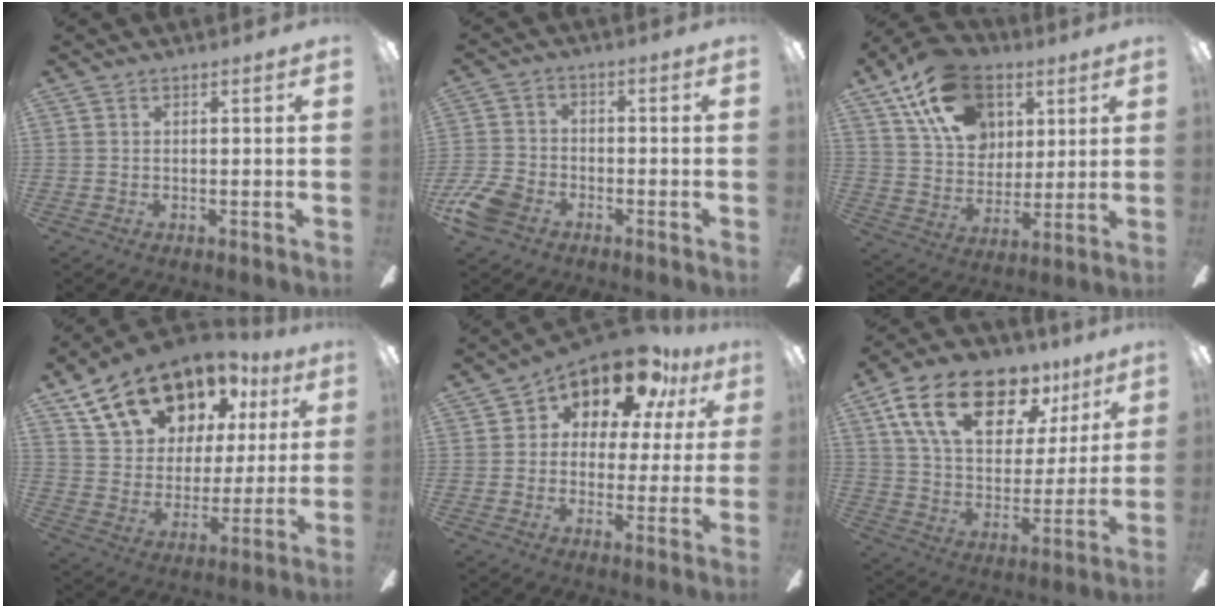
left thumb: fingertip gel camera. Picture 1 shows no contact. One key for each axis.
{"total": 8.4, "fx": -5.0, "fy": 5.4, "fz": 4.1, "tx": -0.091, "ty": 0.029, "tz": -0.095}
{"total": 19.7, "fx": 10.1, "fy": 13.4, "fz": 10.2, "tx": -0.172, "ty": -0.030, "tz": 0.191}
{"total": 19.8, "fx": 13.4, "fy": 11.8, "fz": 8.4, "tx": -0.156, "ty": -0.067, "tz": 0.249}
{"total": 14.0, "fx": 9.8, "fy": 7.0, "fz": 7.0, "tx": -0.122, "ty": -0.062, "tz": 0.175}
{"total": 21.5, "fx": 12.5, "fy": 11.9, "fz": 12.9, "tx": -0.220, "ty": -0.056, "tz": 0.221}